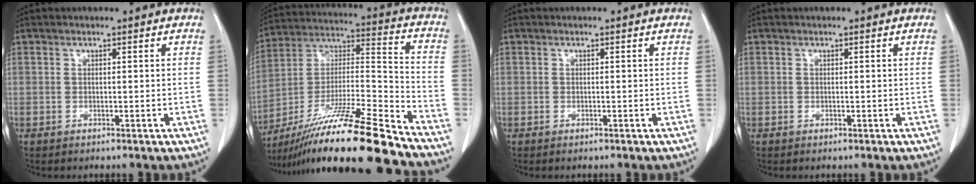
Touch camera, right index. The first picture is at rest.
{"total": 22.9, "force": [-18.2, -0.5, 13.8], "torque": [-0.242, -0.019, -0.326]}
{"total": 0.0}
{"total": 0.0}